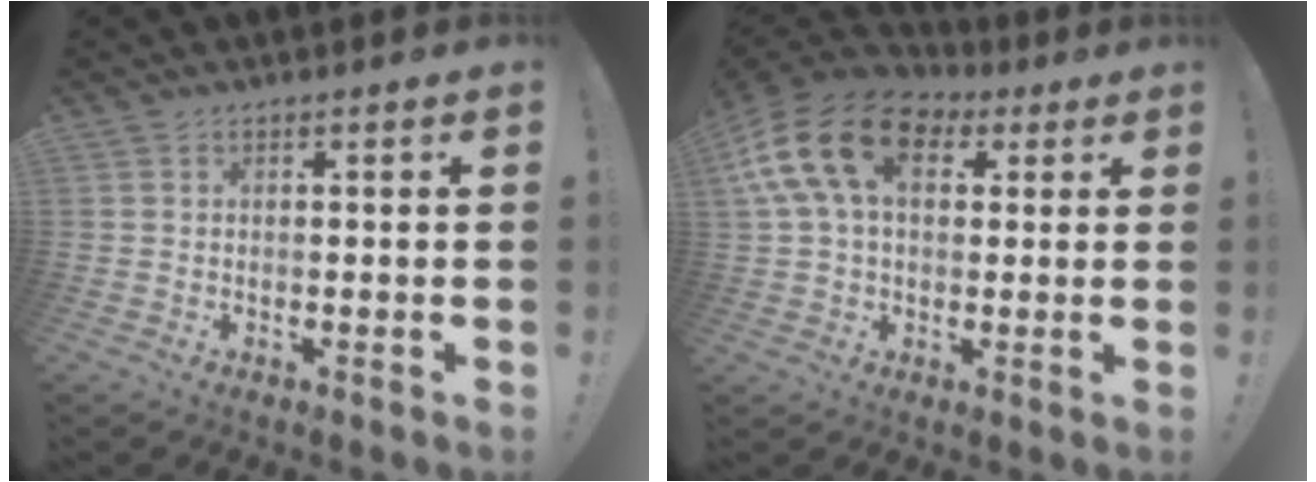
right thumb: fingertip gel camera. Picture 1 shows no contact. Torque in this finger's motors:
{"motor_torque": [0.08, 1.33, 2.01, 0.15, 0.72]}